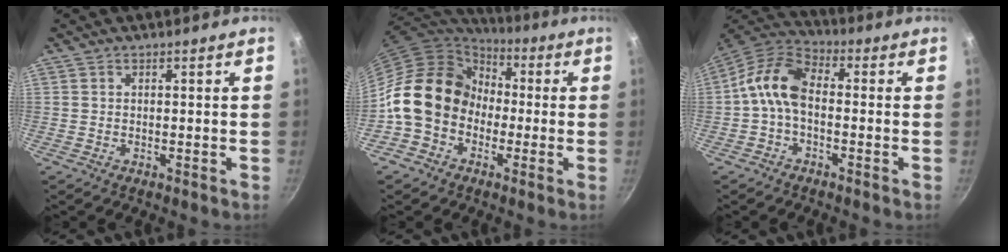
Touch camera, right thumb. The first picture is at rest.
{"total": 16.8, "force": [-1.8, 13.8, 9.4], "torque": [-0.126, 0.048, -0.046]}
{"total": 9.8, "force": [-1.0, 6.0, 7.7], "torque": [-0.138, 0.040, -0.036]}